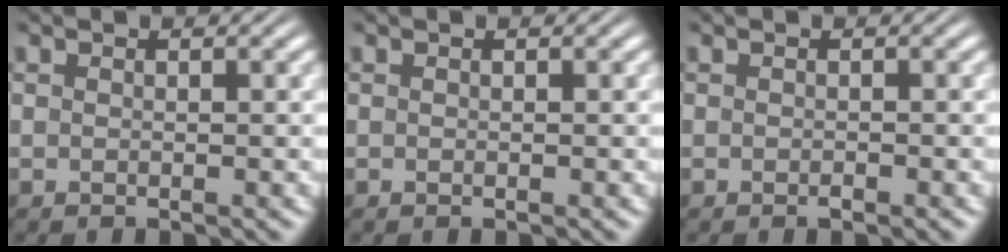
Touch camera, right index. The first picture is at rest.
{"total": 0.0}
{"total": 0.5, "force": [-0.5, 0.0, 0.3], "torque": [-0.004, -0.001, -0.008]}